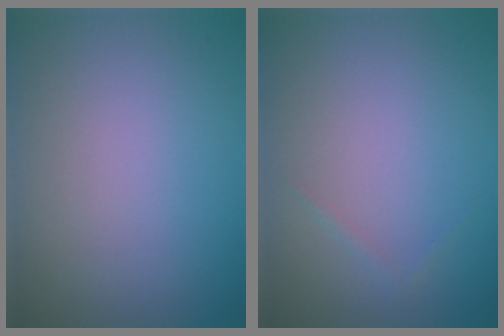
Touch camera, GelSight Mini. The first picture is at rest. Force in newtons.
{"total": 0.5, "press": 0.5, "slide": 0.0}